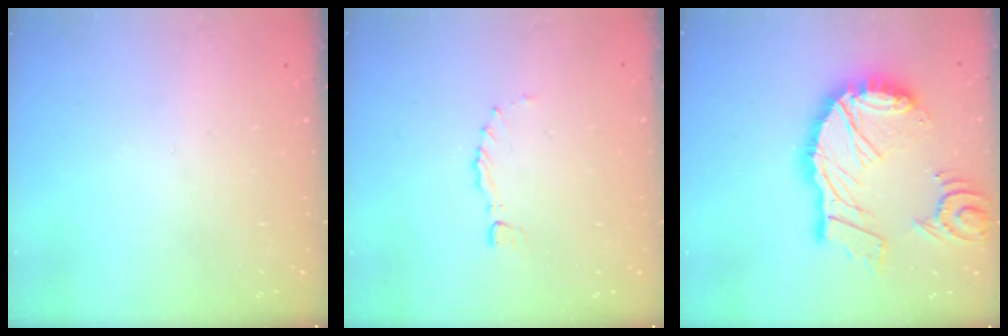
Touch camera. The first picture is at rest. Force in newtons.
{"total": 0.0}
{"total": 26.5, "press": 26.3, "slide": 3.2}